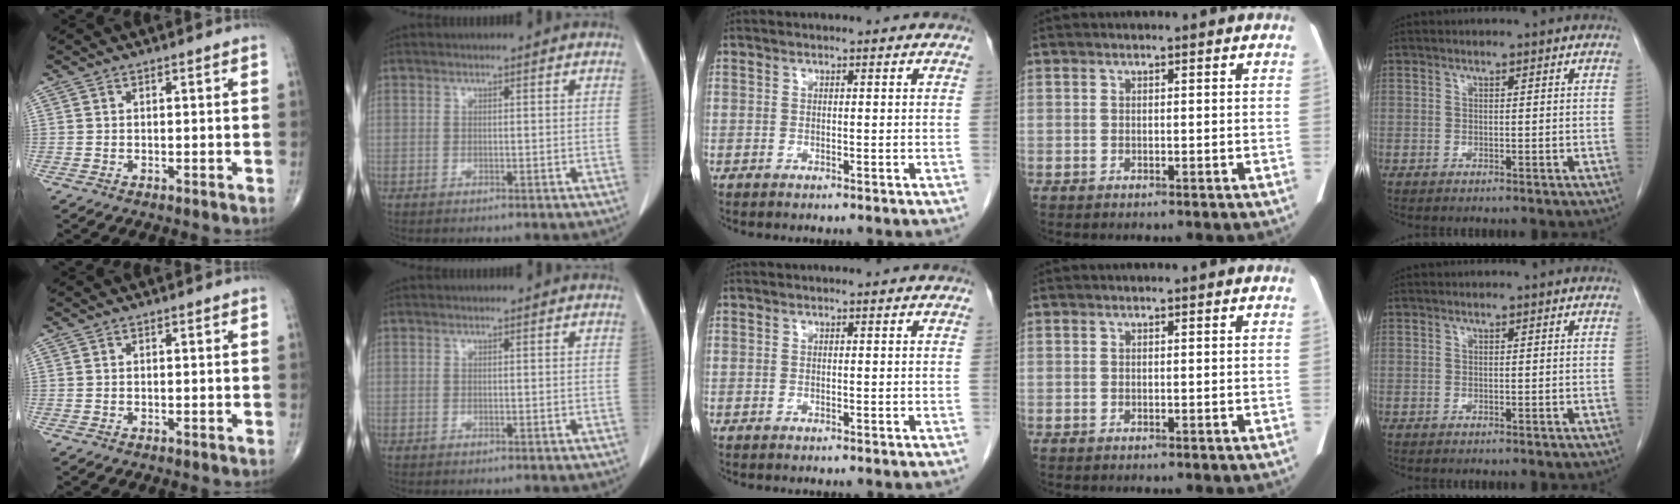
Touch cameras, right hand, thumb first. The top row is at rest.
{}